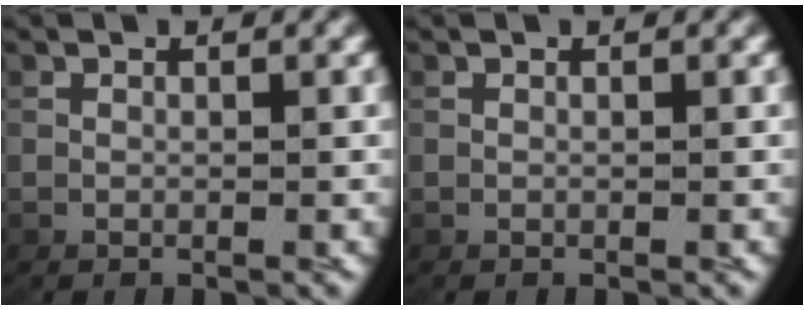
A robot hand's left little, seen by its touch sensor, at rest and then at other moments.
{"total": 0.0}